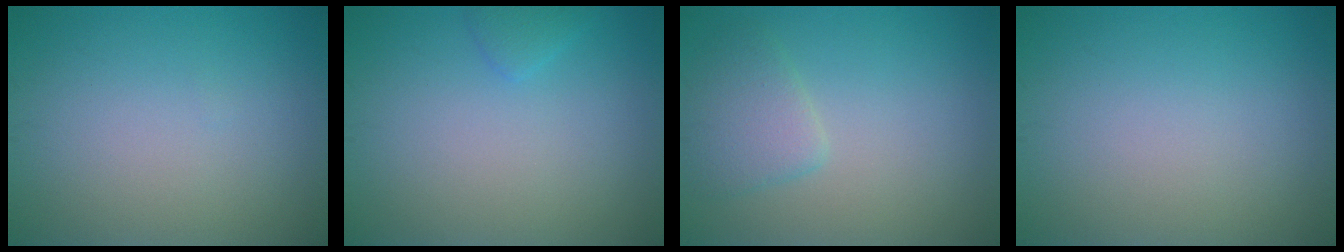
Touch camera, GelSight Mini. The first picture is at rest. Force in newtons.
{"total": 1.0, "press": 1.0, "slide": 0.1}
{"total": 2.6, "press": 2.6, "slide": 0.3}
{"total": 0.0}